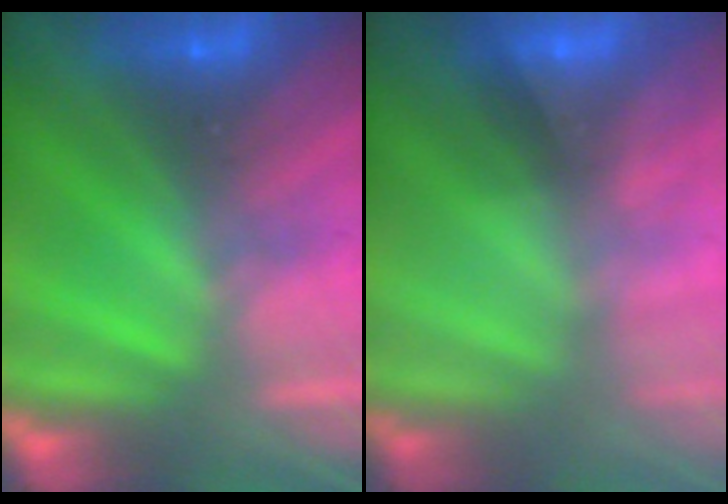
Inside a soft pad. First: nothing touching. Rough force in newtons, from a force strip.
{"total": 2.3}